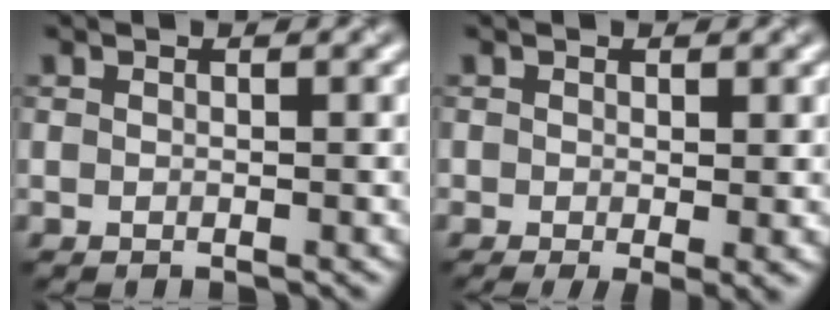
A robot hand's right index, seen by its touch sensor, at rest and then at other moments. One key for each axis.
{"total": 2.3, "fx": -0.3, "fy": 0.8, "fz": 2.1, "tx": -0.034, "ty": -0.010, "tz": -0.004}